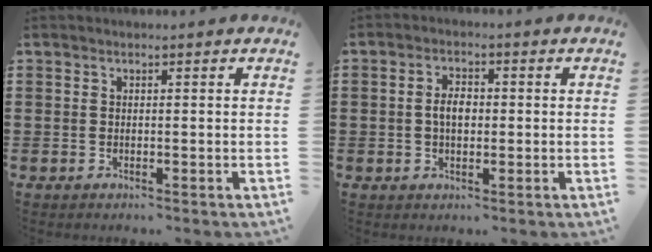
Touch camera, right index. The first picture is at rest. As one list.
[{"total": 3.2, "force": [-0.1, 1.7, 2.7], "torque": [-0.044, 0.003, -0.005]}]